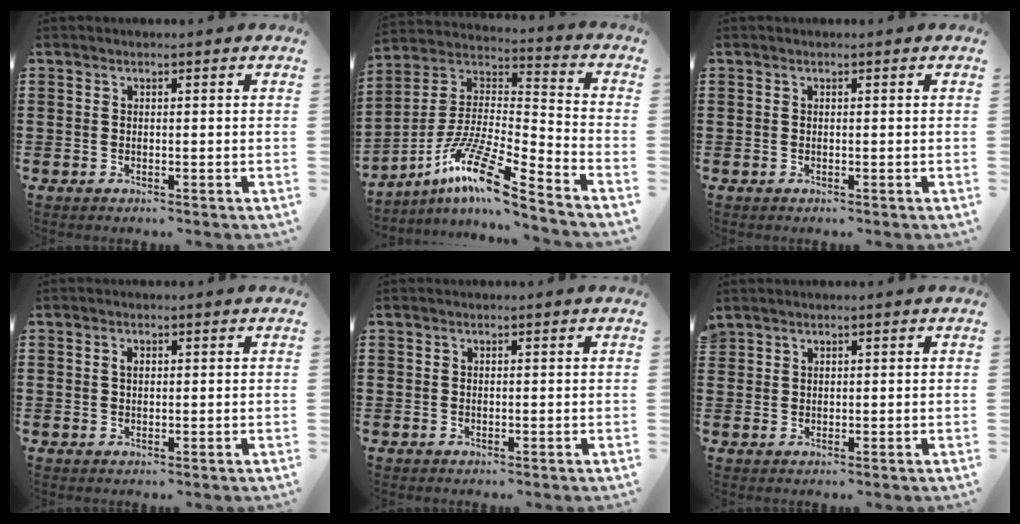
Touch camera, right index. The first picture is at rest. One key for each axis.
{"total": 13.0, "fx": -9.2, "fy": 1.0, "fz": 9.1, "tx": -0.193, "ty": 0.001, "tz": -0.183}
{"total": 0.0}
{"total": 1.2, "fx": 0.3, "fy": 0.7, "fz": 0.9, "tx": -0.020, "ty": 0.005, "tz": 0.005}
{"total": 0.0}
{"total": 1.1, "fx": 1.0, "fy": 0.4, "fz": 0.1, "tx": -0.004, "ty": 0.000, "tz": 0.020}